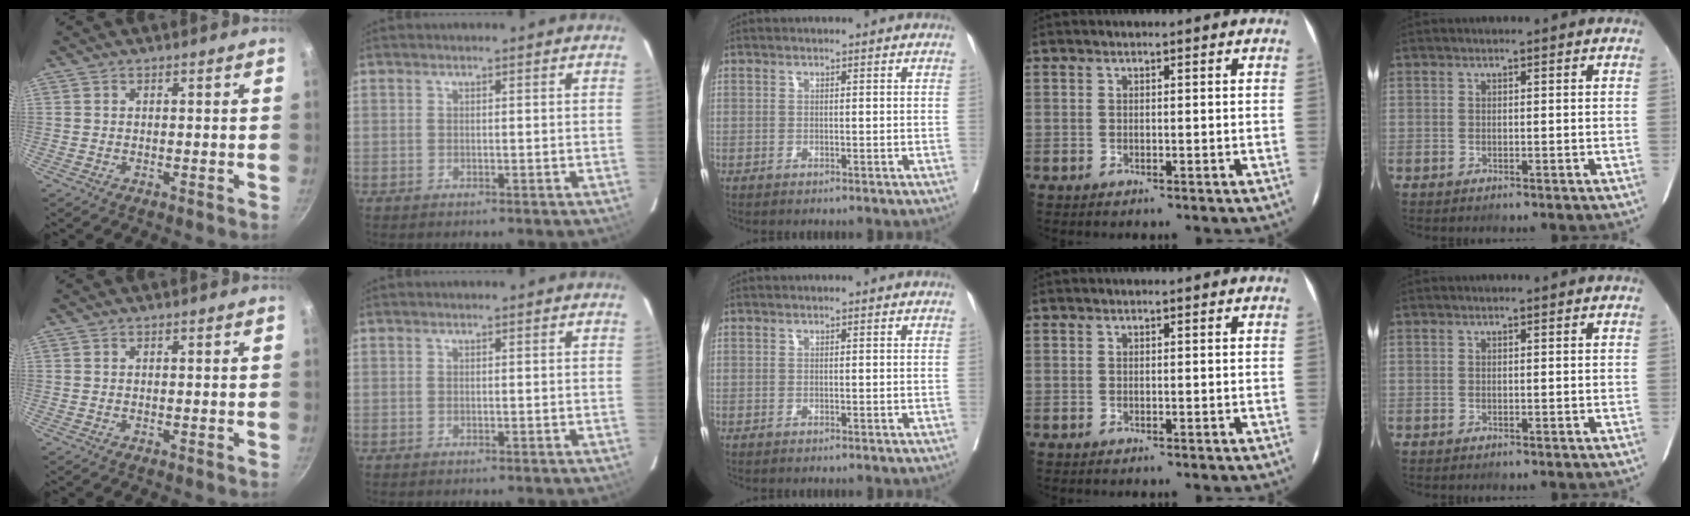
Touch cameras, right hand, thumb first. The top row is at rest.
{}